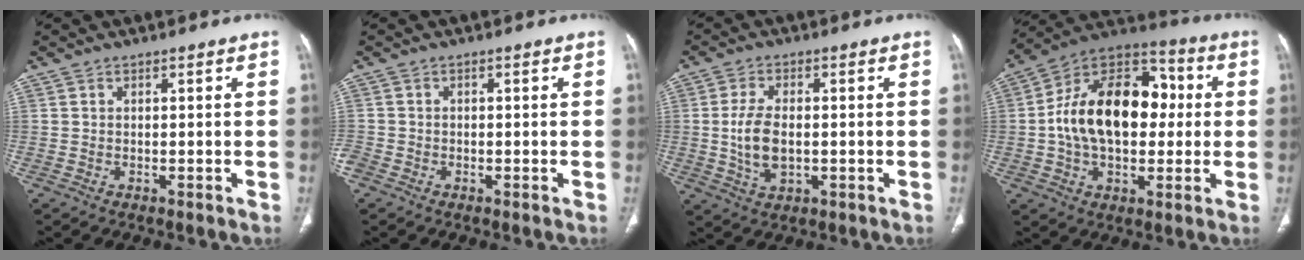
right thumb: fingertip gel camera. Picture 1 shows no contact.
{"total": 2.2, "force": [-1.1, 1.7, 0.8], "torque": [-0.022, 0.005, -0.022]}
{"total": 7.4, "force": [-0.4, 4.0, 6.2], "torque": [-0.125, -0.002, -0.002]}
{"total": 21.7, "force": [0.7, 14.2, 16.4], "torque": [-0.243, 0.035, 0.008]}